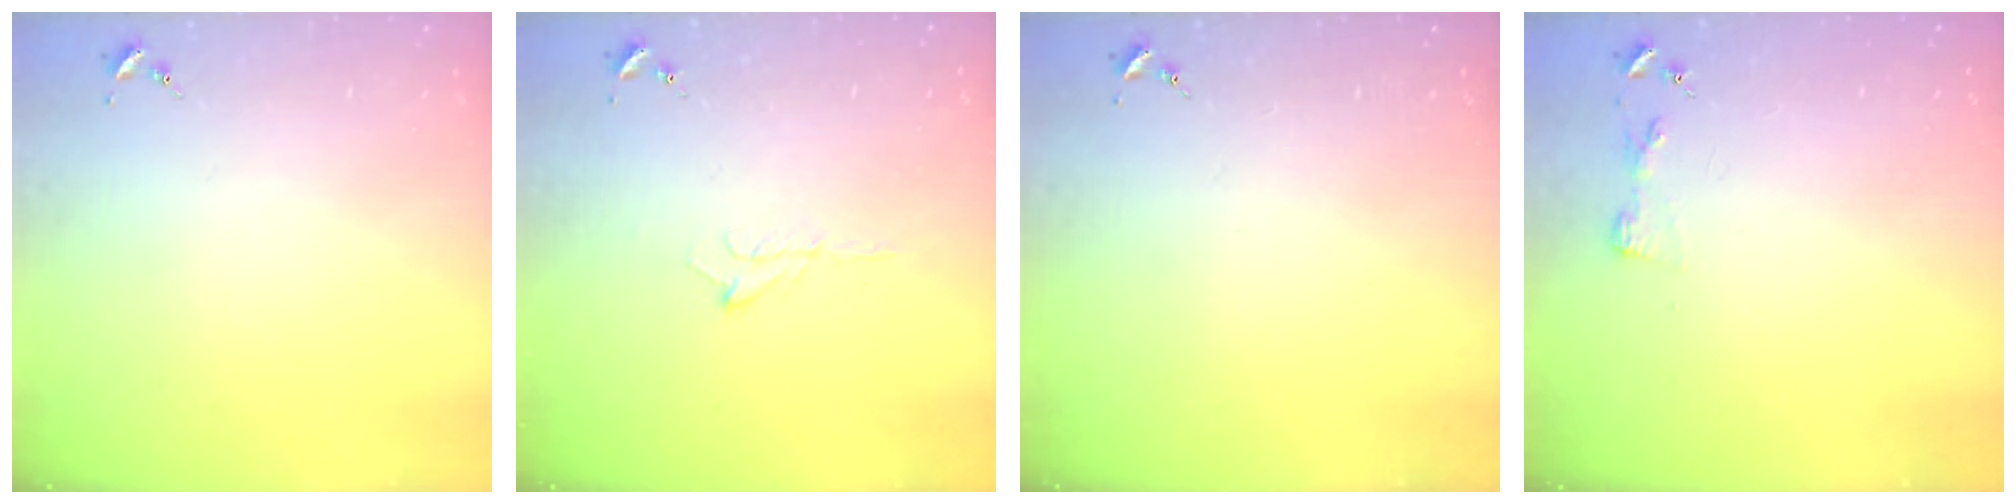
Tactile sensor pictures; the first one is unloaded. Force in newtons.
{"total": 6.5, "press": 6.5, "slide": 0.8}
{"total": 0.0}
{"total": 3.1, "press": 3.1, "slide": 0.4}